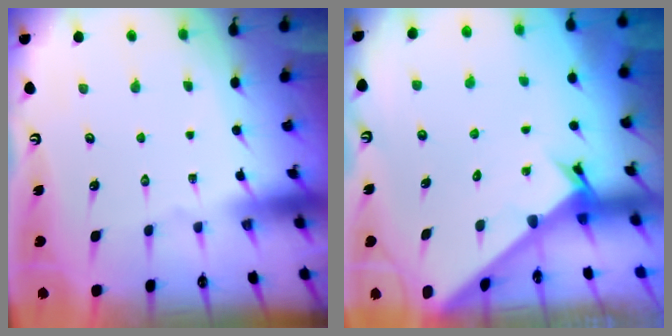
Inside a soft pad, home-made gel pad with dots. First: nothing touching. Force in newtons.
{"total": 2.7, "press": 2.7, "slide": 0.3}